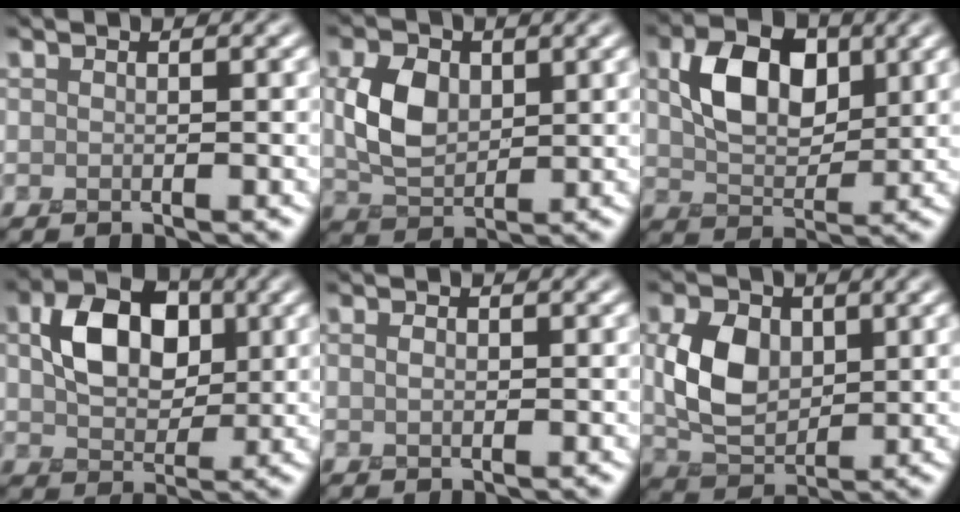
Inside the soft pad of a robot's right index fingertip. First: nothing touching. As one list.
[{"total": 4.6, "force": [0.3, 3.2, 3.2], "torque": [-0.072, -0.005, 0.003]}, {"total": 6.1, "force": [1.3, 4.1, 4.3], "torque": [-0.084, -0.002, 0.020]}, {"total": 6.4, "force": [0.8, 4.6, 4.4], "torque": [-0.084, -0.002, 0.009]}, {"total": 0.6, "force": [-0.2, 0.5, 0.4], "torque": [-0.006, -0.003, -0.006]}, {"total": 5.6, "force": [0.3, 4.0, 3.9], "torque": [-0.080, -0.007, 0.005]}]